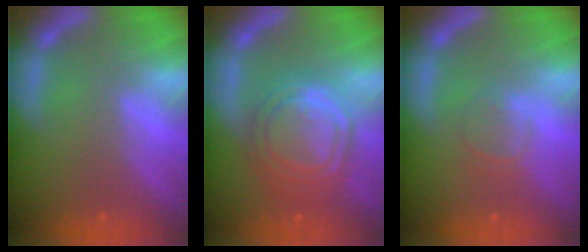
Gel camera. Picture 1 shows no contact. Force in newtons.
{"total": 10.0}
{"total": 1.9}